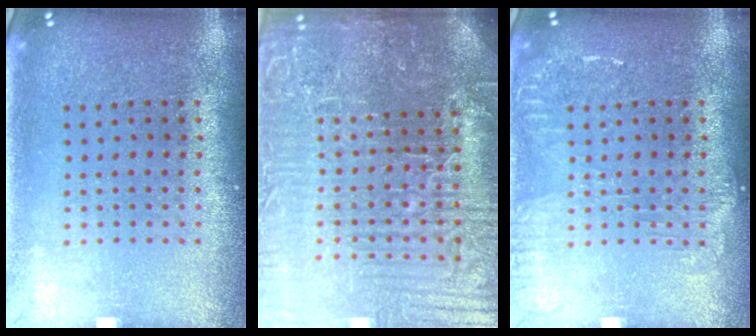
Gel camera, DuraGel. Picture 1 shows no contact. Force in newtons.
{"total": 6.7, "press": 6.0, "slide": 2.9}
{"total": 1.6, "press": 1.5, "slide": 0.3}